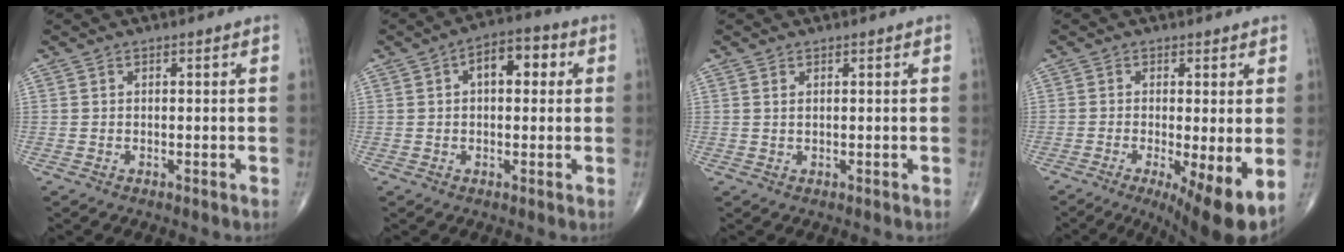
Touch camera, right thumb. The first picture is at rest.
{"total": 7.3, "force": [1.7, 3.9, 6.0], "torque": [-0.070, 0.020, 0.017]}
{"total": 0.7, "force": [0.4, 0.2, 0.6], "torque": [-0.014, 0.001, 0.008]}
{"total": 10.5, "force": [-3.1, 2.4, 9.8], "torque": [-0.152, -0.022, -0.043]}